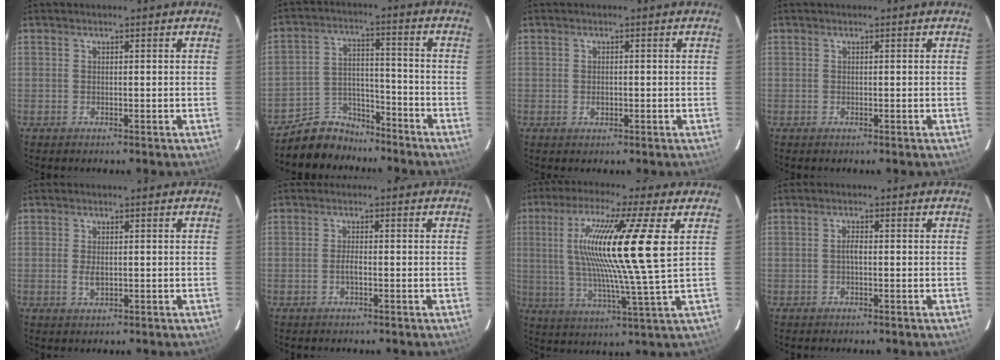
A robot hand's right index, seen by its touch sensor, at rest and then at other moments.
{"total": 8.9, "force": [-7.6, 4.5, 0.5], "torque": [-0.023, 0.037, -0.127]}
{"total": 1.4, "force": [-0.3, 1.1, 0.8], "torque": [-0.013, 0.002, -0.004]}
{"total": 0.0}
{"total": 2.2, "force": [-0.2, 1.3, 1.8], "torque": [-0.033, -0.002, 0.000]}
{"total": 1.7, "force": [-0.6, 0.5, 1.5], "torque": [-0.031, 0.002, -0.011]}
{"total": 18.1, "force": [4.8, 0.0, 17.4], "torque": [-0.307, 0.003, 0.084]}
{"total": 1.5, "force": [-0.2, 0.5, 1.4], "torque": [-0.026, 0.005, -0.004]}